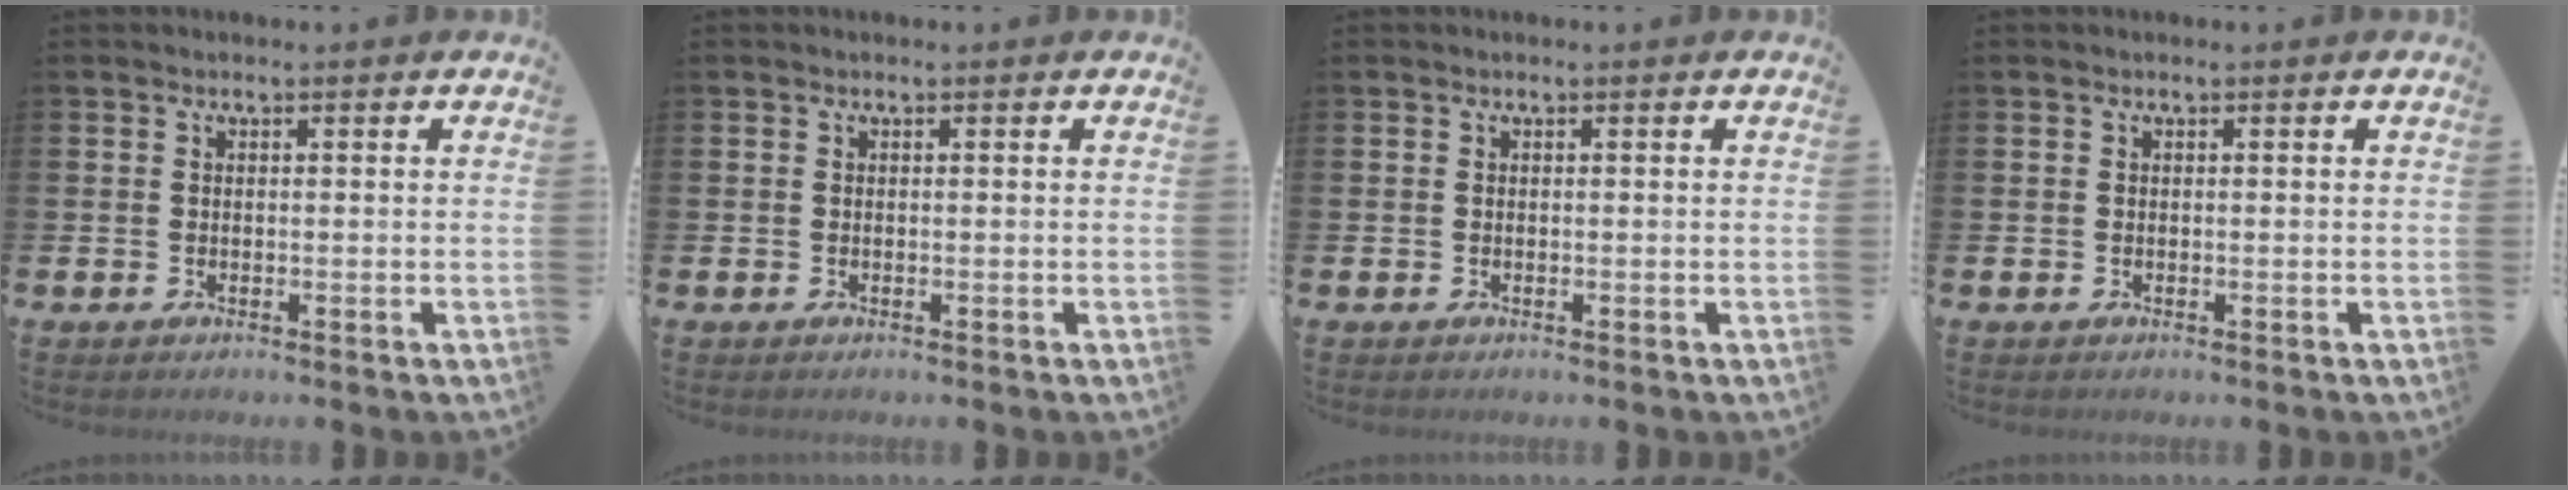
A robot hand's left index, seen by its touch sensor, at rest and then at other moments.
{"total": 0.0}
{"total": 0.0}
{"total": 0.0}